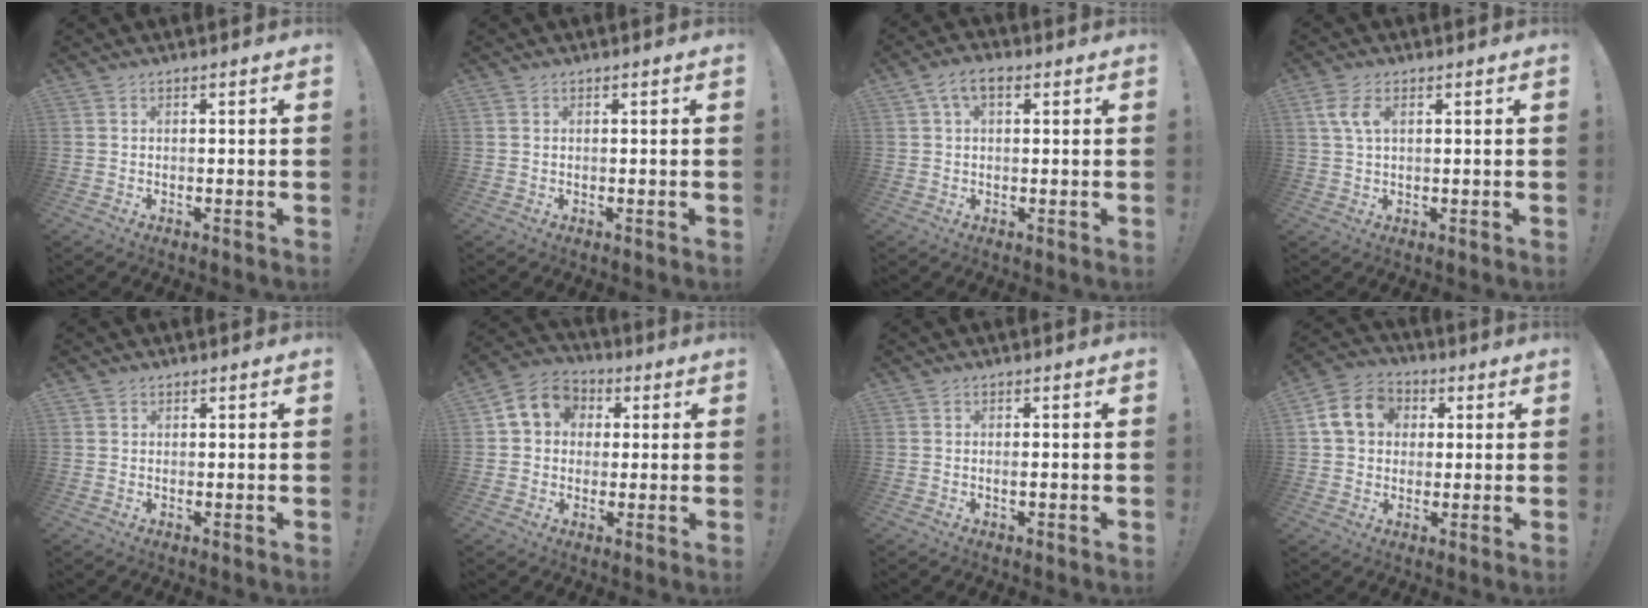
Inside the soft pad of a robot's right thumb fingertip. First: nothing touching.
{"total": 0.5, "force": [0.3, 0.4, 0.2], "torque": [-0.009, 0.003, 0.007]}
{"total": 5.4, "force": [2.0, 3.0, 4.0], "torque": [-0.071, 0.006, 0.038]}
{"total": 5.5, "force": [1.7, 2.6, 4.5], "torque": [-0.094, 0.004, 0.030]}
{"total": 0.9, "force": [0.7, 0.5, 0.1], "torque": [0.007, -0.004, 0.013]}
{"total": 10.1, "force": [2.5, 8.7, 4.5], "torque": [-0.059, 0.001, 0.053]}
{"total": 1.0, "force": [-0.4, 0.0, 0.9], "torque": [-0.012, -0.003, -0.008]}
{"total": 12.2, "force": [3.1, 10.2, 5.9], "torque": [-0.087, 0.009, 0.067]}